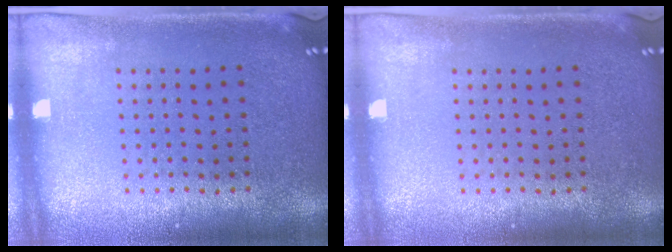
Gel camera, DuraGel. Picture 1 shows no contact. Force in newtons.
{"total": 0.0}